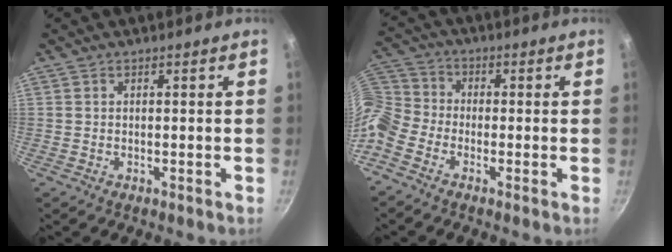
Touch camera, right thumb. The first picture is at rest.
{"total": 8.5, "force": [-4.3, 6.0, 4.3], "torque": [-0.092, 0.046, -0.116]}